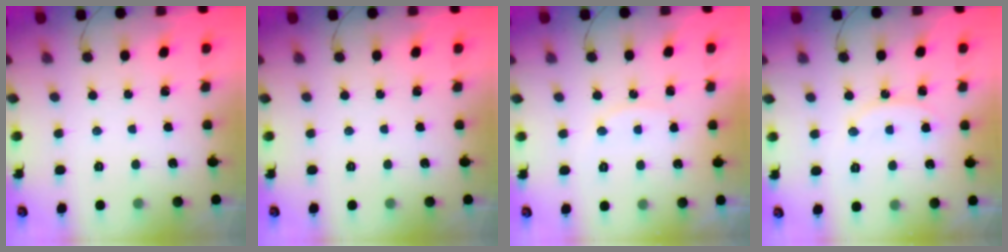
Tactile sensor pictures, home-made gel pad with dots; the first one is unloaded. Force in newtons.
{"total": 0.0}
{"total": 5.9, "press": 5.9, "slide": 0.5}
{"total": 8.5, "press": 8.5, "slide": 0.6}